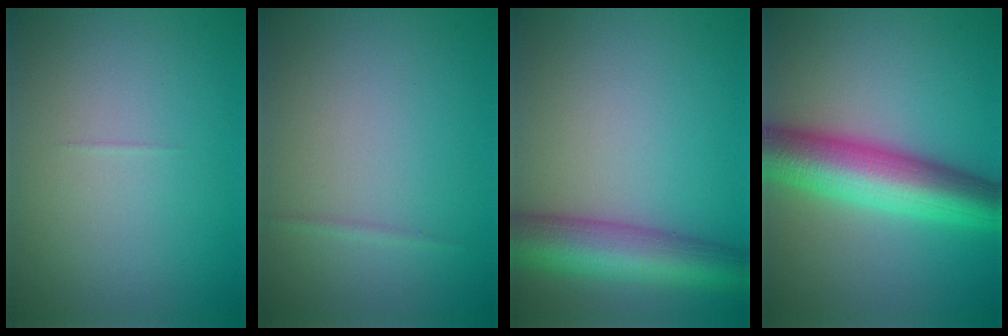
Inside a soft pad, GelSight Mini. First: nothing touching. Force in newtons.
{"total": 0.5, "press": 0.5, "slide": 0.0}
{"total": 7.4, "press": 7.4, "slide": 0.4}
{"total": 9.0, "press": 9.0, "slide": 0.1}